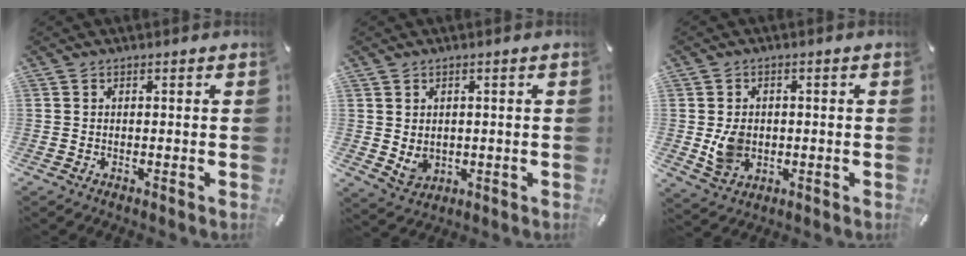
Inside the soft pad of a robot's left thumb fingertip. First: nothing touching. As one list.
[{"total": 4.0, "force": [1.3, 3.6, 1.3], "torque": [-0.019, -0.009, 0.024]}, {"total": 6.5, "force": [-0.4, 5.5, 3.5], "torque": [-0.069, -0.010, -0.011]}]